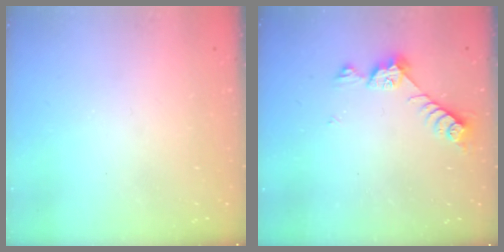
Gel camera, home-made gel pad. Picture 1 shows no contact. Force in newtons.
{"total": 7.3, "press": 7.3, "slide": 0.6}